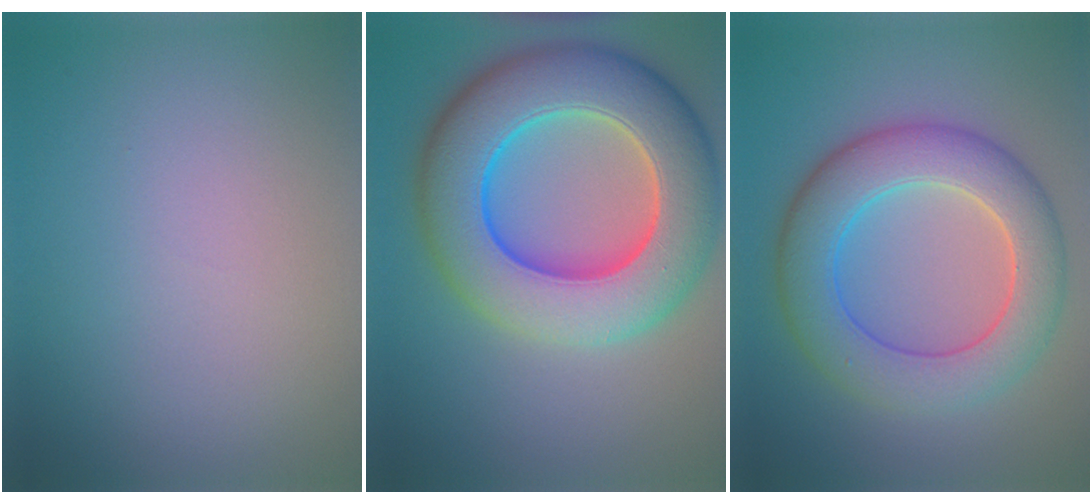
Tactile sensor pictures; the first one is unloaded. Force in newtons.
{"total": 13.3, "press": 13.1, "slide": 2.1}
{"total": 8.0, "press": 8.0, "slide": 0.3}